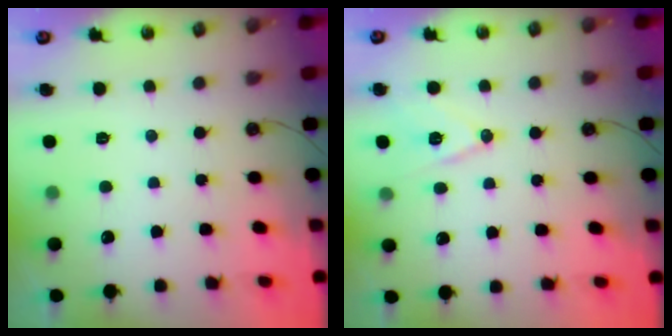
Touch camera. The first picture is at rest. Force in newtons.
{"total": 11.5, "press": 11.0, "slide": 3.3}